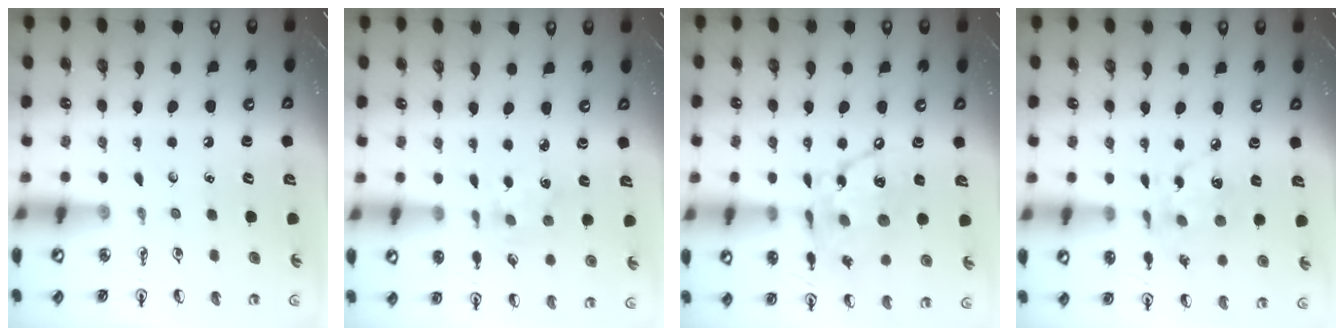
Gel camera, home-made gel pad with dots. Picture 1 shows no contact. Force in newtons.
{"total": 1.0, "press": 1.0, "slide": 0.2}
{"total": 14.0, "press": 13.9, "slide": 1.6}
{"total": 10.0, "press": 10.0, "slide": 0.5}